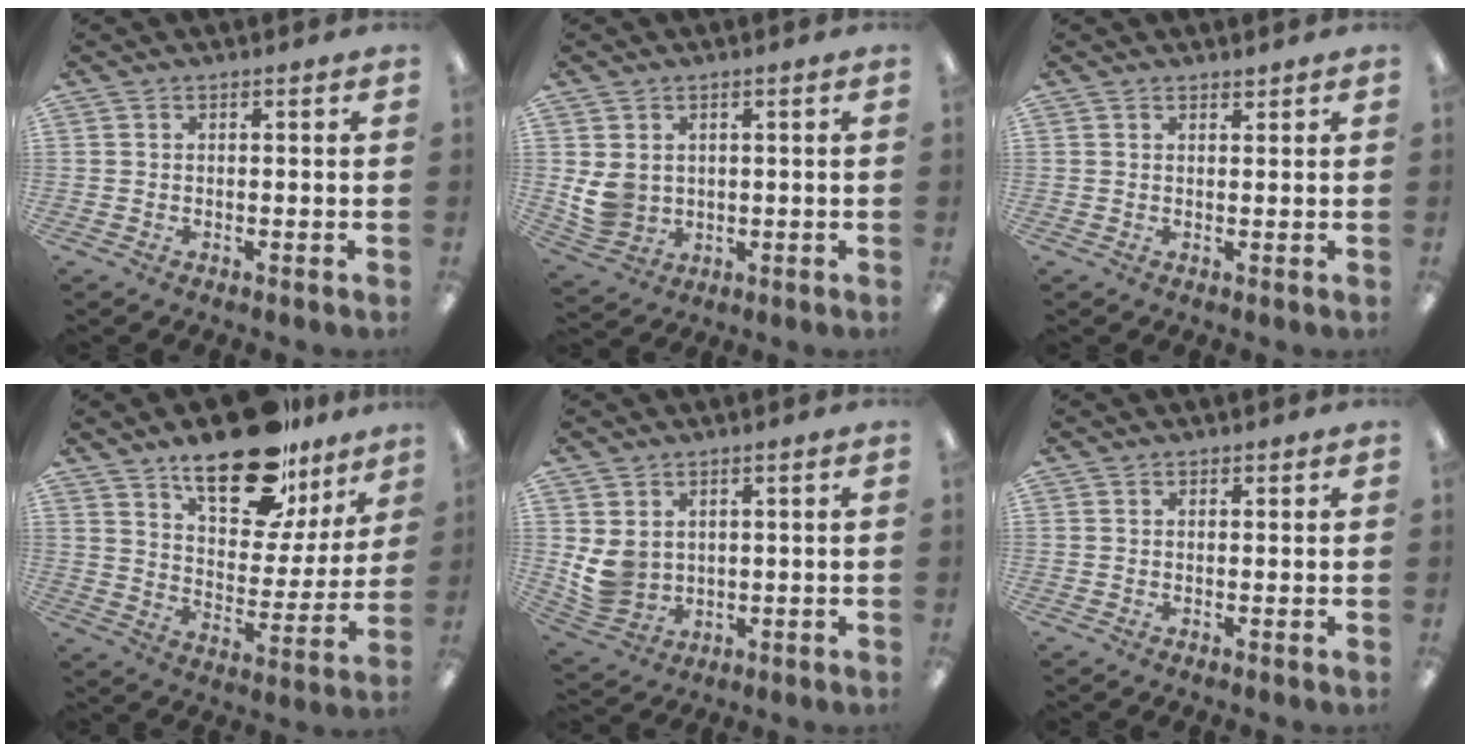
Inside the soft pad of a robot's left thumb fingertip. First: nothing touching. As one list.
[{"total": 6.2, "force": [1.3, 5.6, 2.5], "torque": [-0.061, 0.002, 0.030]}, {"total": 1.1, "force": [1.1, 0.3, 0.1], "torque": [0.005, -0.004, 0.019]}, {"total": 21.3, "force": [15.0, 9.1, 12.0], "torque": [-0.185, -0.087, 0.257]}, {"total": 7.3, "force": [2.0, 6.2, 3.2], "torque": [-0.081, -0.004, 0.044]}, {"total": 0.7, "force": [0.5, 0.5, 0.1], "torque": [0.006, -0.002, 0.008]}]